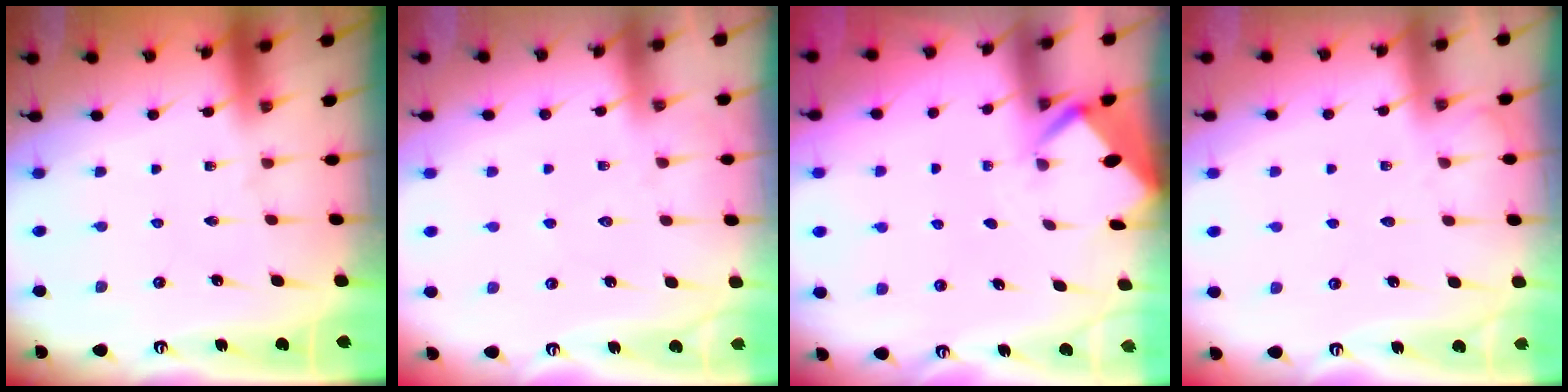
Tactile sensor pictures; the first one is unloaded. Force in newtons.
{"total": 5.0, "press": 4.9, "slide": 0.5}
{"total": 2.8, "press": 2.8, "slide": 0.2}
{"total": 3.8, "press": 3.8, "slide": 0.5}